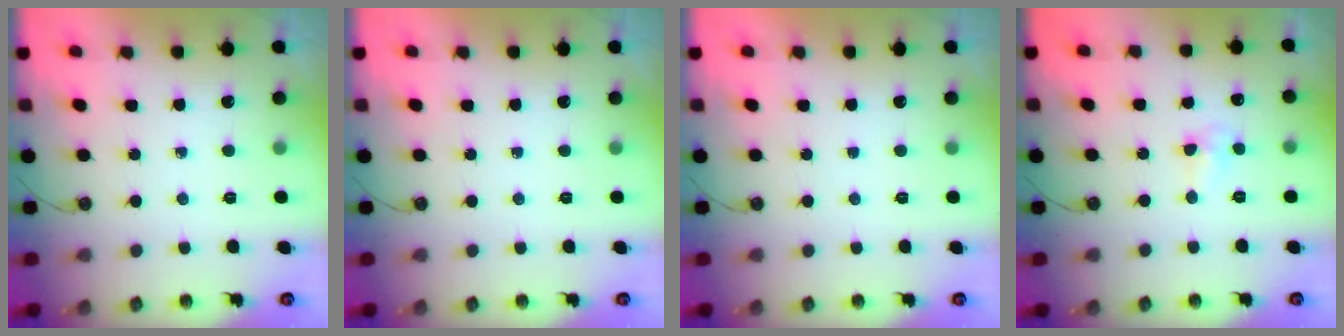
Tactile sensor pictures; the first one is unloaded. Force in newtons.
{"total": 0.0}
{"total": 0.0}
{"total": 5.5, "press": 5.5, "slide": 0.7}